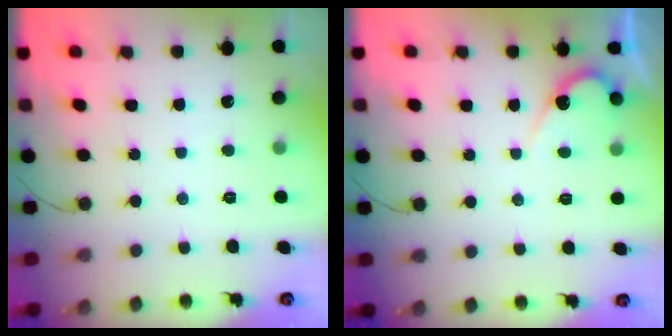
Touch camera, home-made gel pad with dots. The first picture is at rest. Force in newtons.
{"total": 5.2, "press": 5.1, "slide": 0.3}